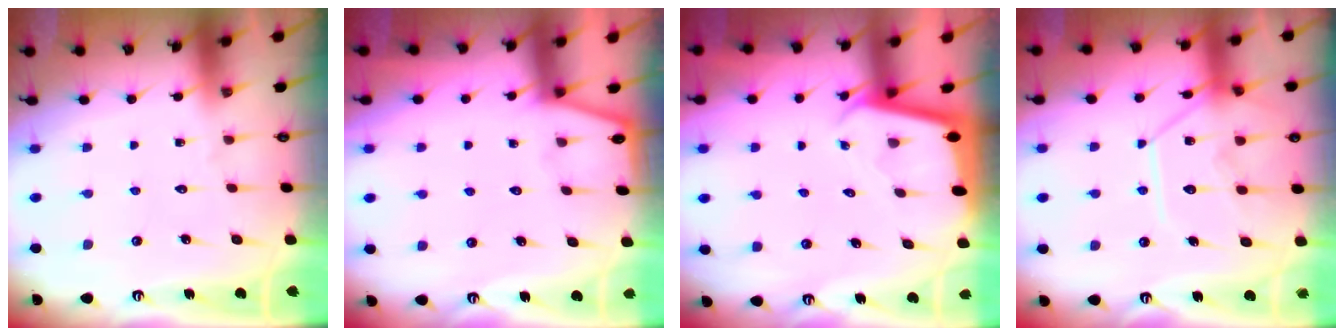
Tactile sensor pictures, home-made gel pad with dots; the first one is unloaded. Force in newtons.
{"total": 1.8, "press": 1.8, "slide": 0.1}
{"total": 1.9, "press": 1.9, "slide": 0.1}
{"total": 12.4, "press": 12.4, "slide": 1.2}